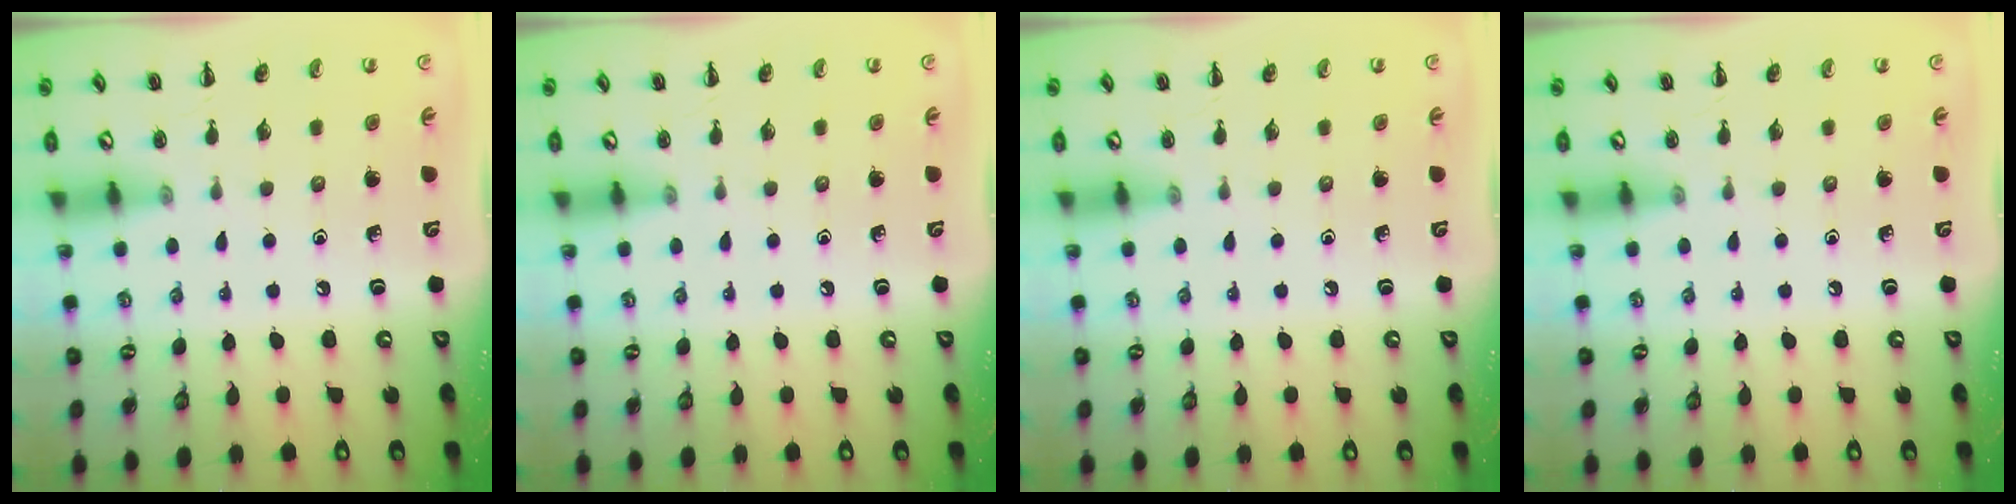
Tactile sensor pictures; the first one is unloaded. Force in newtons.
{"total": 0.0}
{"total": 0.0}
{"total": 0.0}